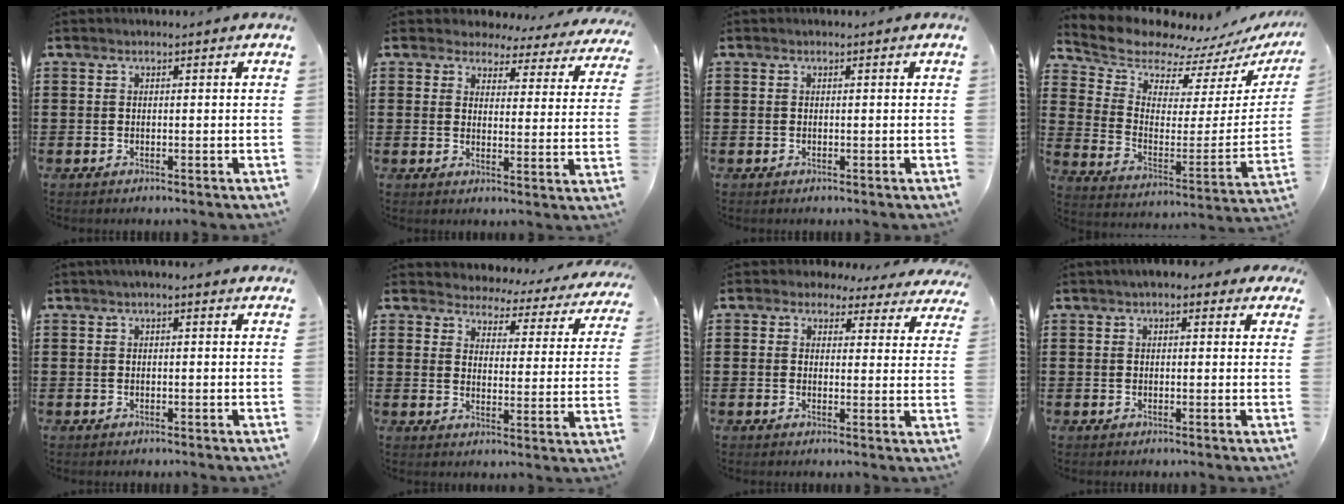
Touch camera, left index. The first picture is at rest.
{"total": 3.8, "force": [3.6, 1.1, 0.7], "torque": [-0.036, -0.020, 0.060]}
{"total": 0.0}
{"total": 7.3, "force": [7.1, 1.7, 0.1], "torque": [-0.048, -0.071, 0.119]}
{"total": 1.2, "force": [0.5, 0.1, 1.1], "torque": [-0.021, 0.002, 0.008]}
{"total": 2.8, "force": [2.8, 0.6, -0.2], "torque": [-0.021, -0.028, 0.040]}
{"total": 3.0, "force": [2.6, 1.3, 0.7], "torque": [-0.021, -0.010, 0.044]}
{"total": 2.5, "force": [1.6, 1.3, 1.4], "torque": [-0.035, 0.009, 0.027]}